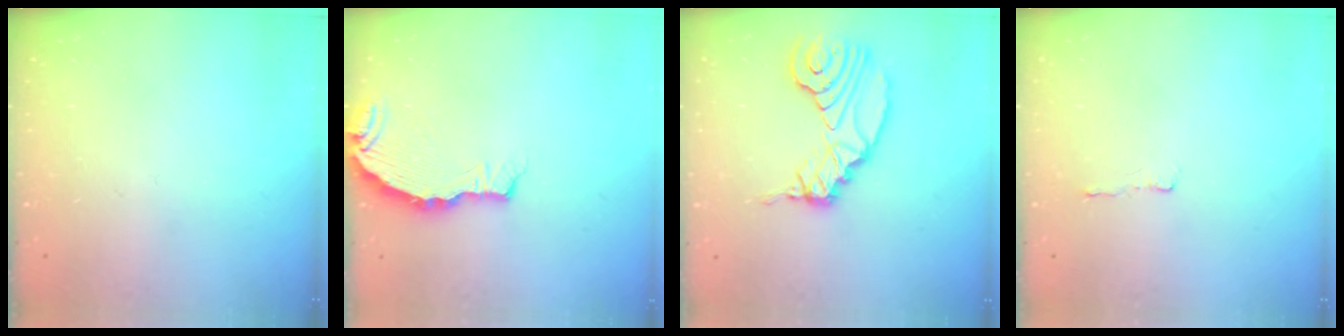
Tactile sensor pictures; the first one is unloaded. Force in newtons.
{"total": 5.3, "press": 5.3, "slide": 0.1}
{"total": 13.9, "press": 13.9, "slide": 0.8}
{"total": 2.9, "press": 2.8, "slide": 0.5}